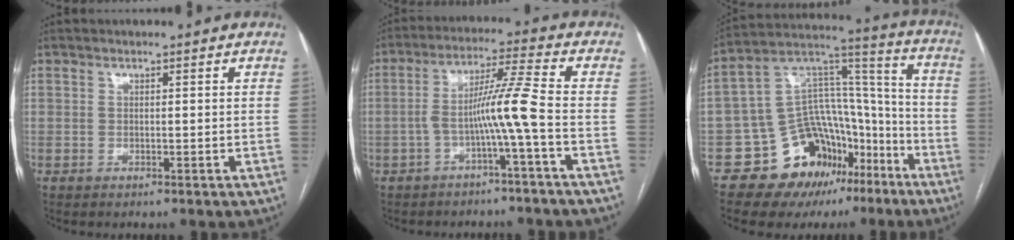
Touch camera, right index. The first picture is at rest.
{"total": 7.3, "force": [-2.3, -1.7, 6.7], "torque": [-0.124, 0.022, -0.041]}
{"total": 17.3, "force": [-10.3, 10.9, 8.7], "torque": [-0.123, 0.076, -0.158]}